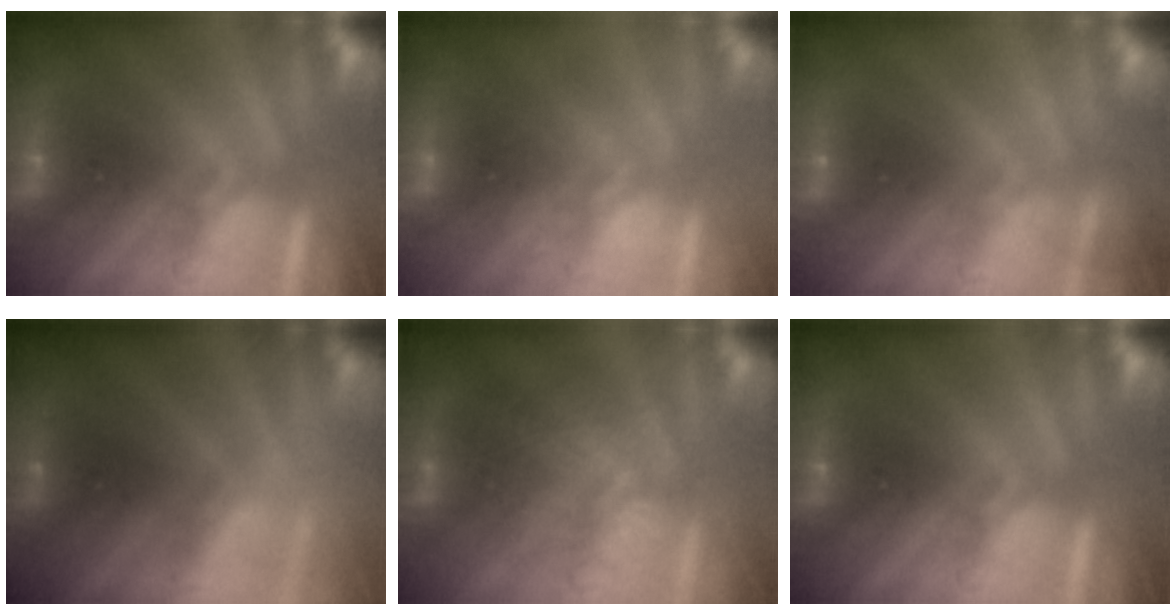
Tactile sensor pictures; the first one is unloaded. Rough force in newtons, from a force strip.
{"total": 2.3}
{"total": 2.0}
{"total": 2.4}
{"total": 2.7}
{"total": 0.0}